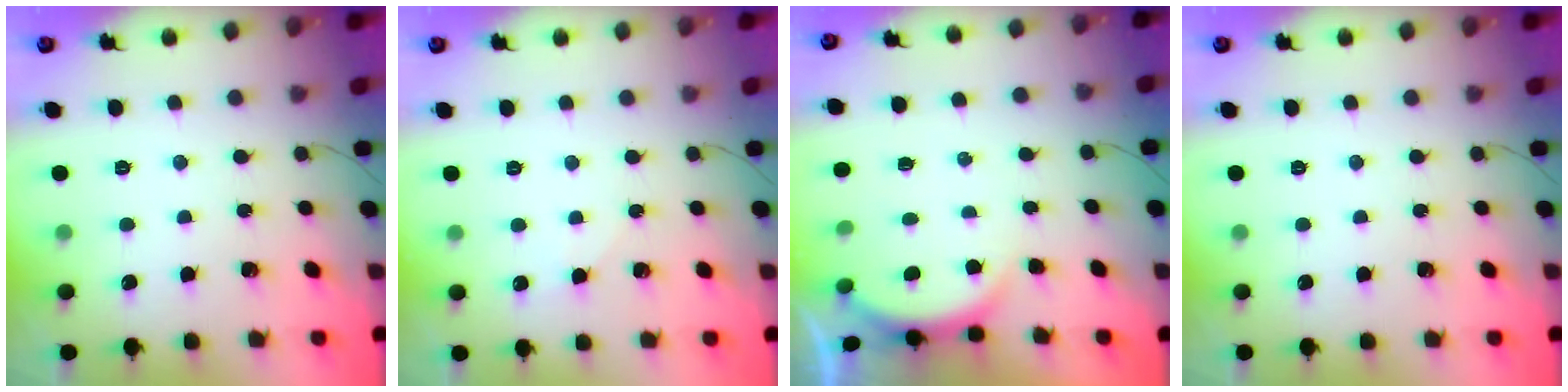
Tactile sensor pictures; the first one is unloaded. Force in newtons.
{"total": 3.0, "press": 2.6, "slide": 1.5}
{"total": 2.6, "press": 2.5, "slide": 0.6}
{"total": 0.0}